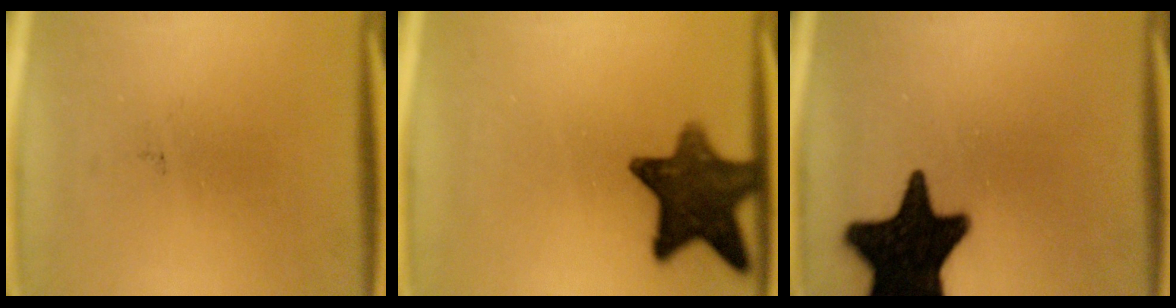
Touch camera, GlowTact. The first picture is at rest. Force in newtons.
{"total": 11.7}
{"total": 19.7}